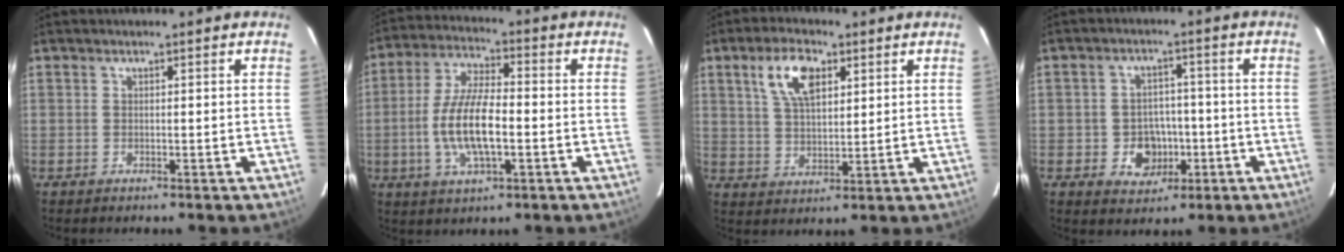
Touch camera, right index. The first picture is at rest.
{"total": 12.0, "force": [-2.4, 4.0, 11.1], "torque": [-0.226, 0.000, -0.046]}
{"total": 8.8, "force": [4.0, 4.2, 6.6], "torque": [-0.127, 0.017, 0.077]}
{"total": 6.7, "force": [-2.2, 5.7, 2.8], "torque": [-0.066, 0.015, -0.017]}